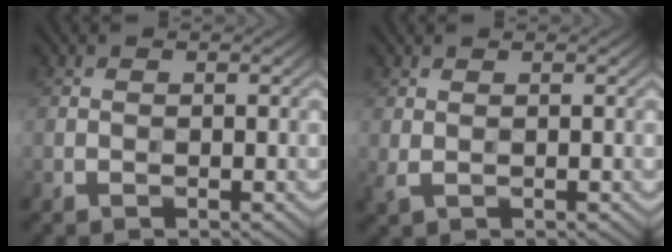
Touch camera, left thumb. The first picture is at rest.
{"total": 1.3, "force": [0.4, 0.6, 1.1], "torque": [-0.036, -0.001, 0.012]}